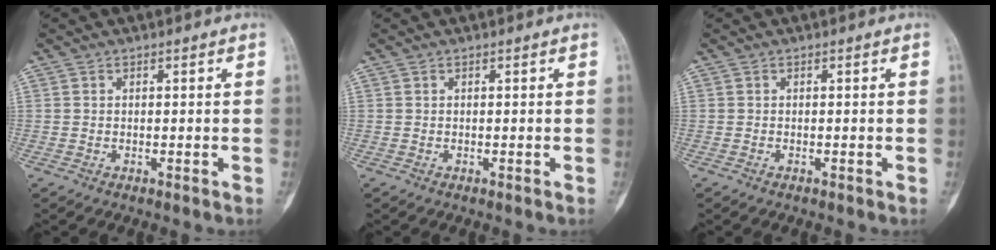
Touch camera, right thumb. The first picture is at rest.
{"total": 0.0}
{"total": 0.0}